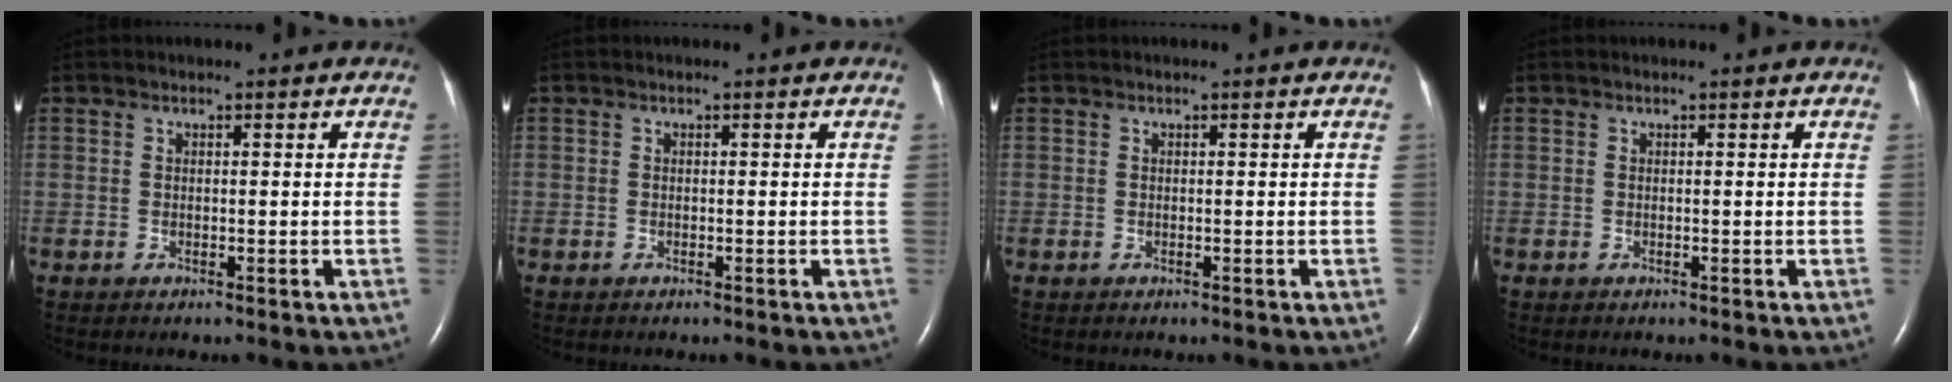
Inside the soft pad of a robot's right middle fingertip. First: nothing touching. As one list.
[{"total": 0.0}, {"total": 0.0}, {"total": 0.0}]